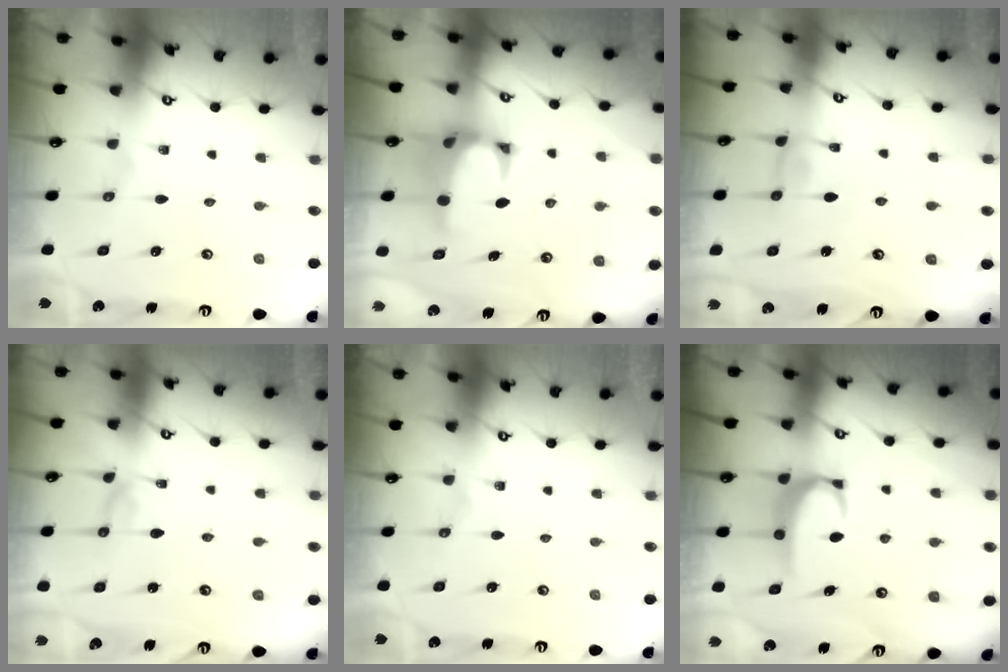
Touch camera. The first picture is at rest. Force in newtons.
{"total": 2.6, "press": 2.4, "slide": 1.1}
{"total": 1.9, "press": 1.9, "slide": 0.2}
{"total": 1.6, "press": 1.6, "slide": 0.0}
{"total": 0.0}
{"total": 3.4, "press": 3.4, "slide": 0.4}